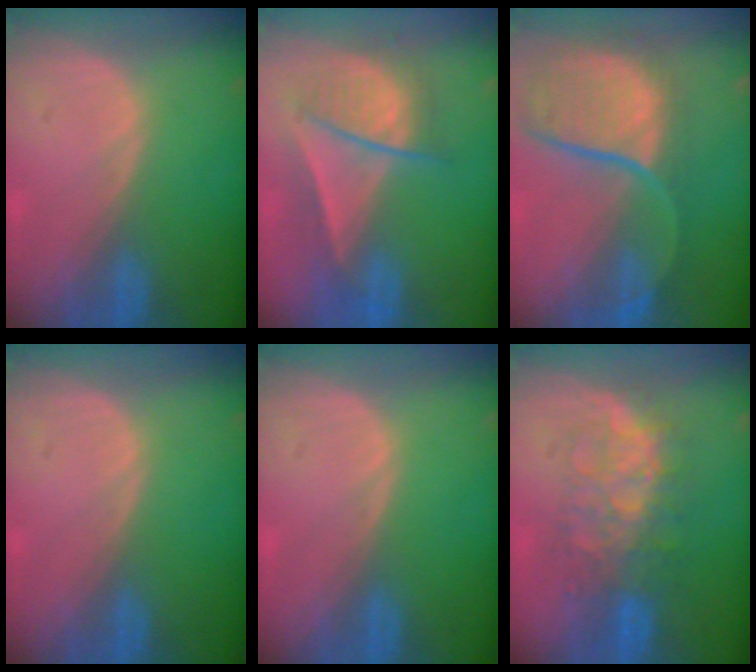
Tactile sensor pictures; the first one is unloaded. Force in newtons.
{"total": 7.4, "press": 7.2, "slide": 1.6}
{"total": 12.0, "press": 9.9, "slide": 6.9}
{"total": 0.0}
{"total": 0.0}
{"total": 8.2, "press": 8.0, "slide": 1.5}